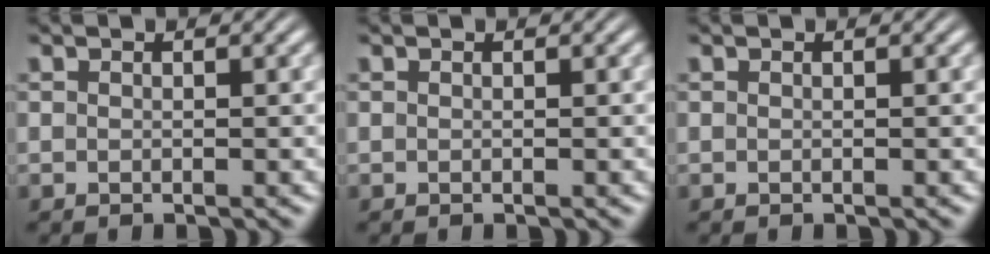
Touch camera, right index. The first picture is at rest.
{"total": 0.0}
{"total": 0.0}